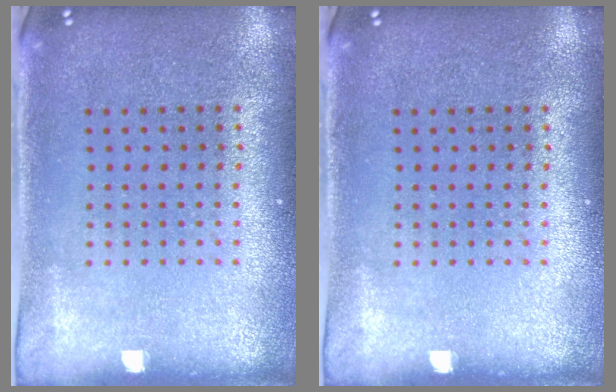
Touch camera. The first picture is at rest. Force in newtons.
{"total": 0.0}